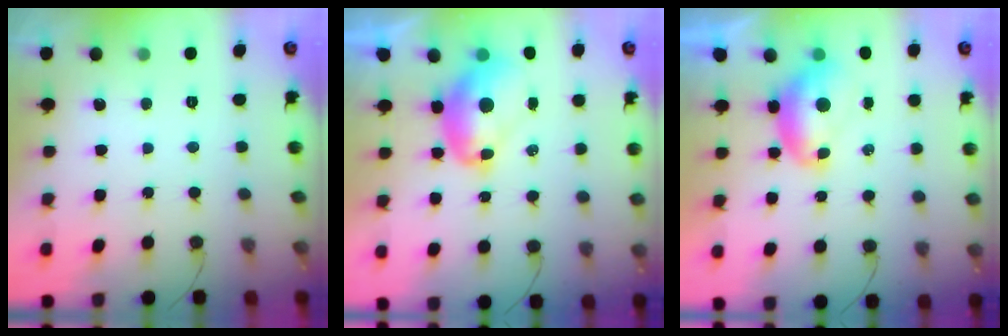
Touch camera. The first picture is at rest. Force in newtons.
{"total": 10.5, "press": 10.4, "slide": 1.1}
{"total": 7.9, "press": 7.8, "slide": 0.8}